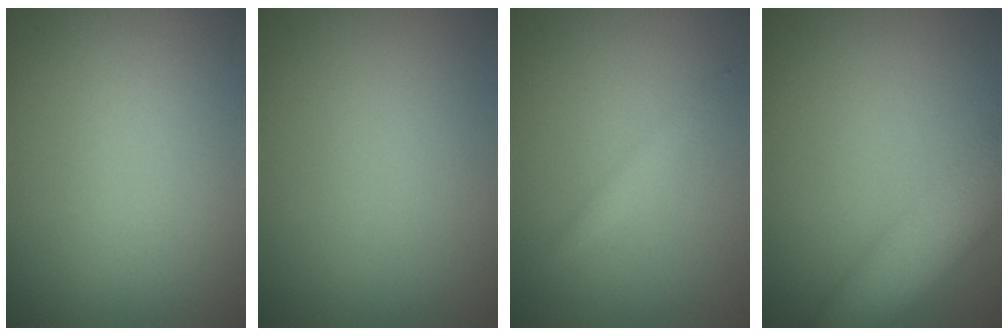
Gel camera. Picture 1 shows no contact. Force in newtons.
{"total": 0.0}
{"total": 1.4, "press": 1.4, "slide": 0.0}
{"total": 8.2, "press": 8.2, "slide": 0.4}